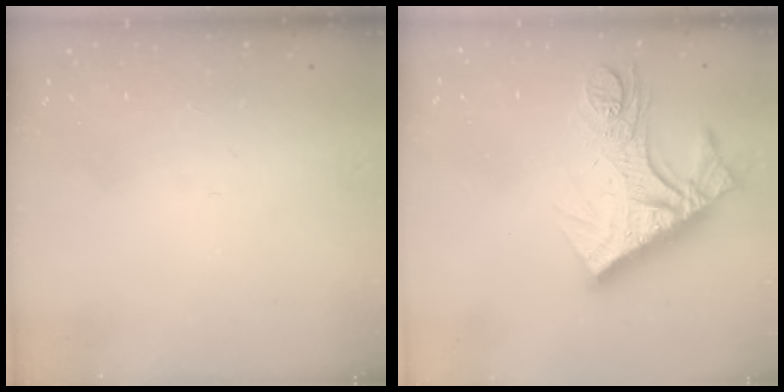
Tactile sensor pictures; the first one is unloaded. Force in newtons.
{"total": 14.2, "press": 14.1, "slide": 1.5}